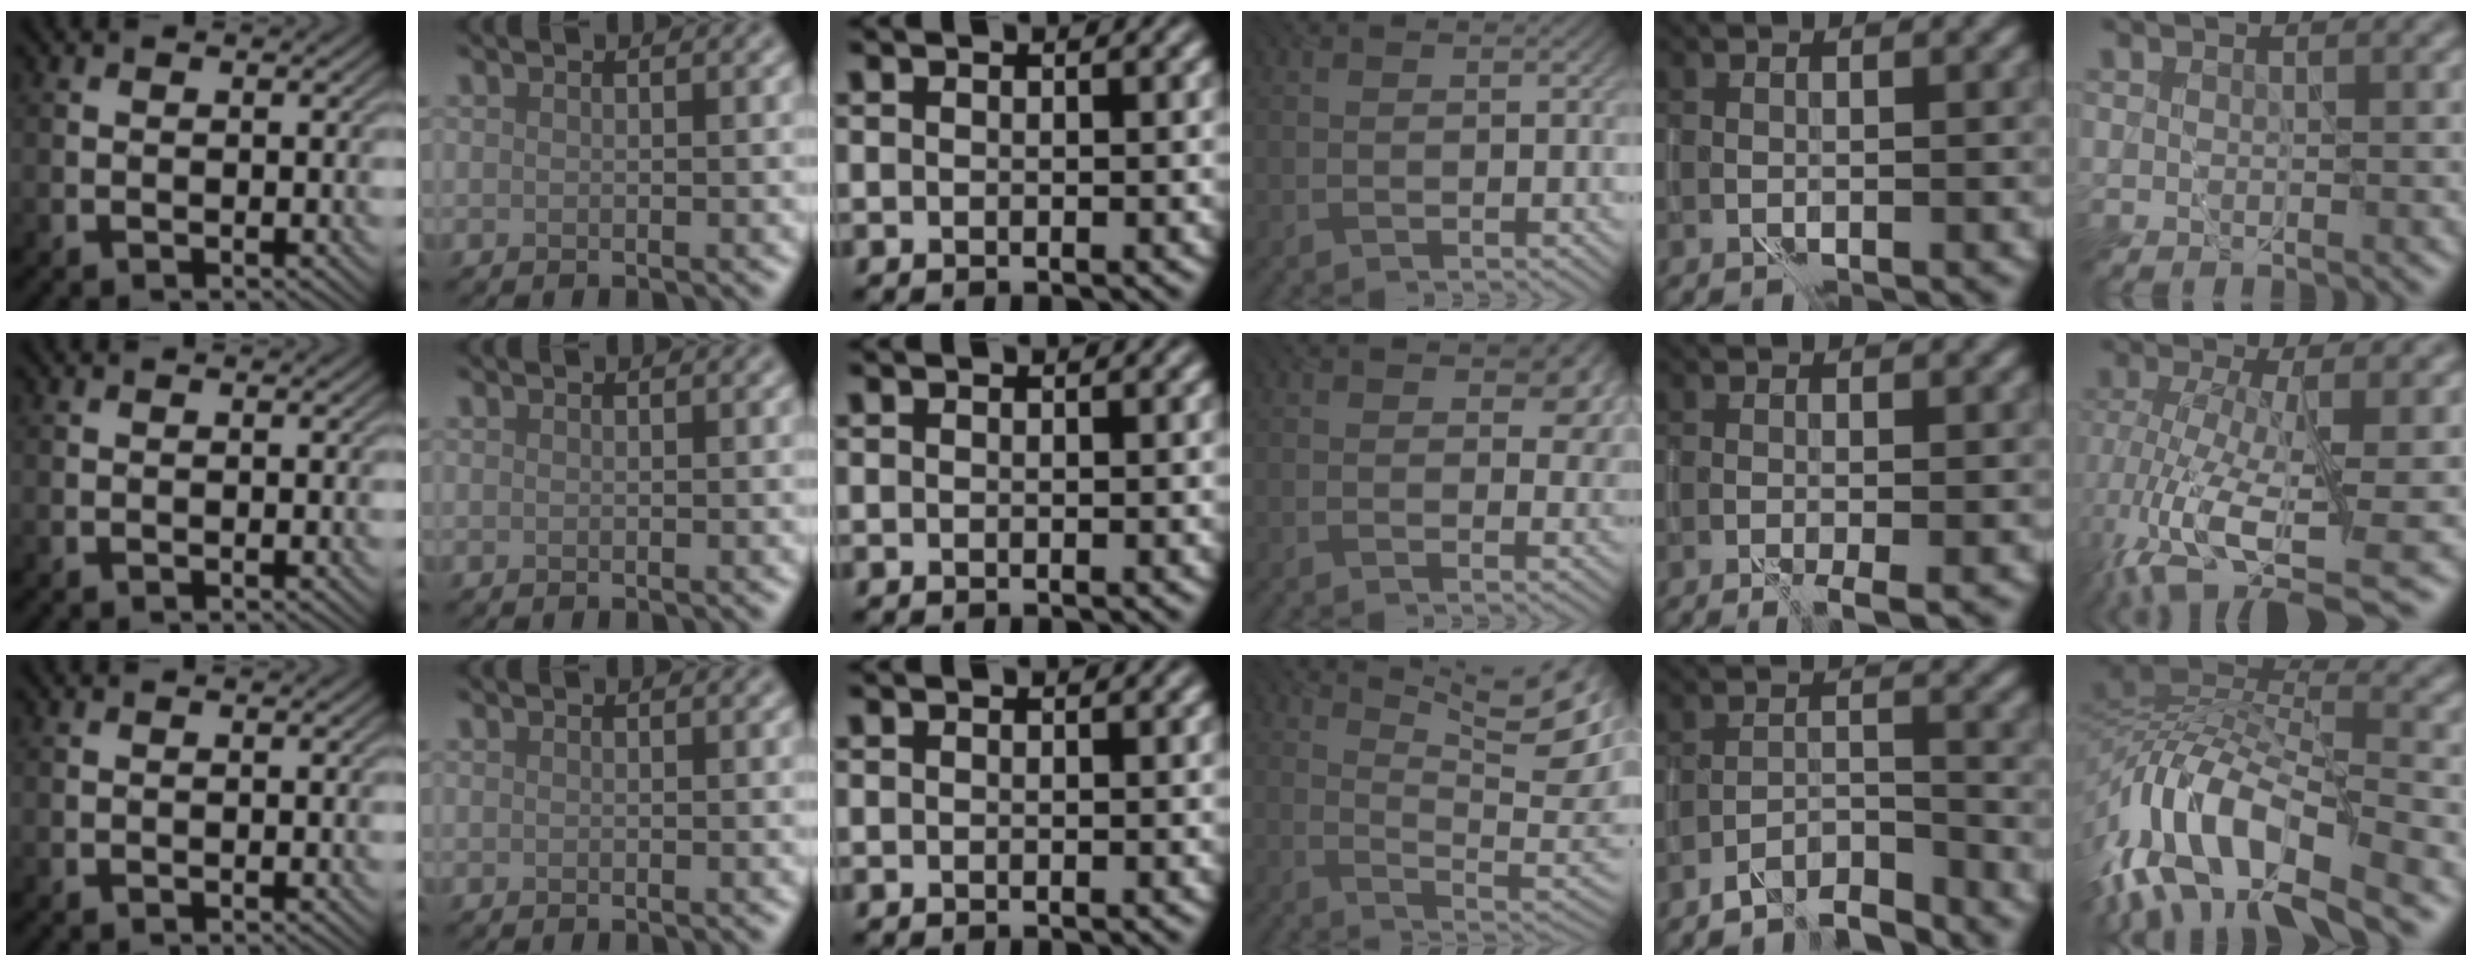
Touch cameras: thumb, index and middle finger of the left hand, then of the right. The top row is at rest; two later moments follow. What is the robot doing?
{"motion": "wrap", "object": "plastic wrap"}